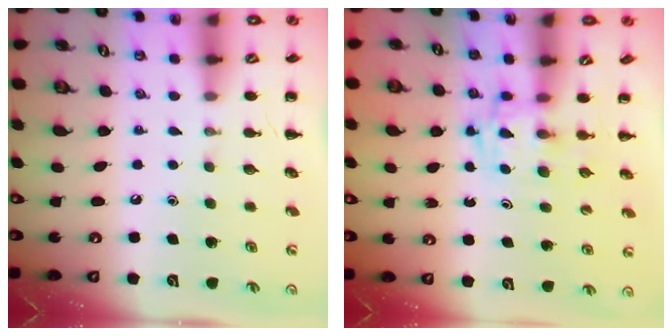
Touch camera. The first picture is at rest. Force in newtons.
{"total": 3.4, "press": 3.4, "slide": 0.4}